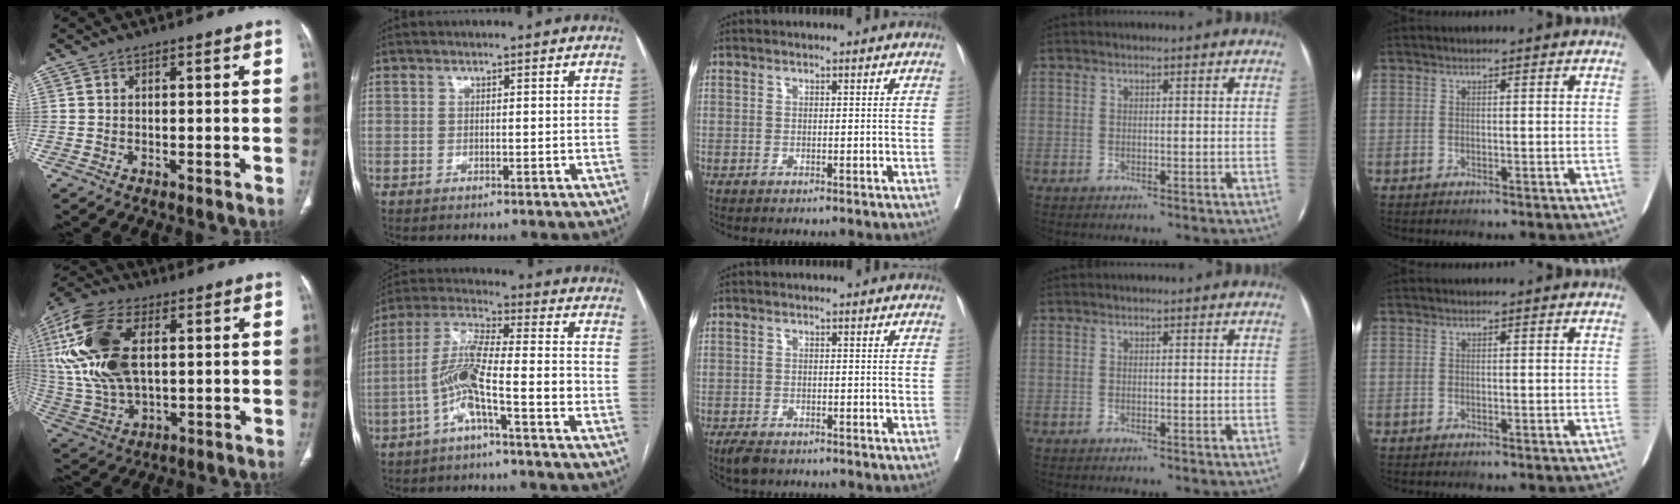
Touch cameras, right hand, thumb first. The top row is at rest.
{"thumb": {"total": 20.9, "force": [4.7, 11.1, 17.0], "torque": [-0.374, -0.002, 0.088]}, "index": {"total": 10.4, "force": [-3.8, 1.0, 9.6], "torque": [-0.194, 0.024, -0.074]}, "middle": {"total": 3.3, "force": [-2.8, 1.1, 1.4], "torque": [-0.024, -0.006, -0.044]}}